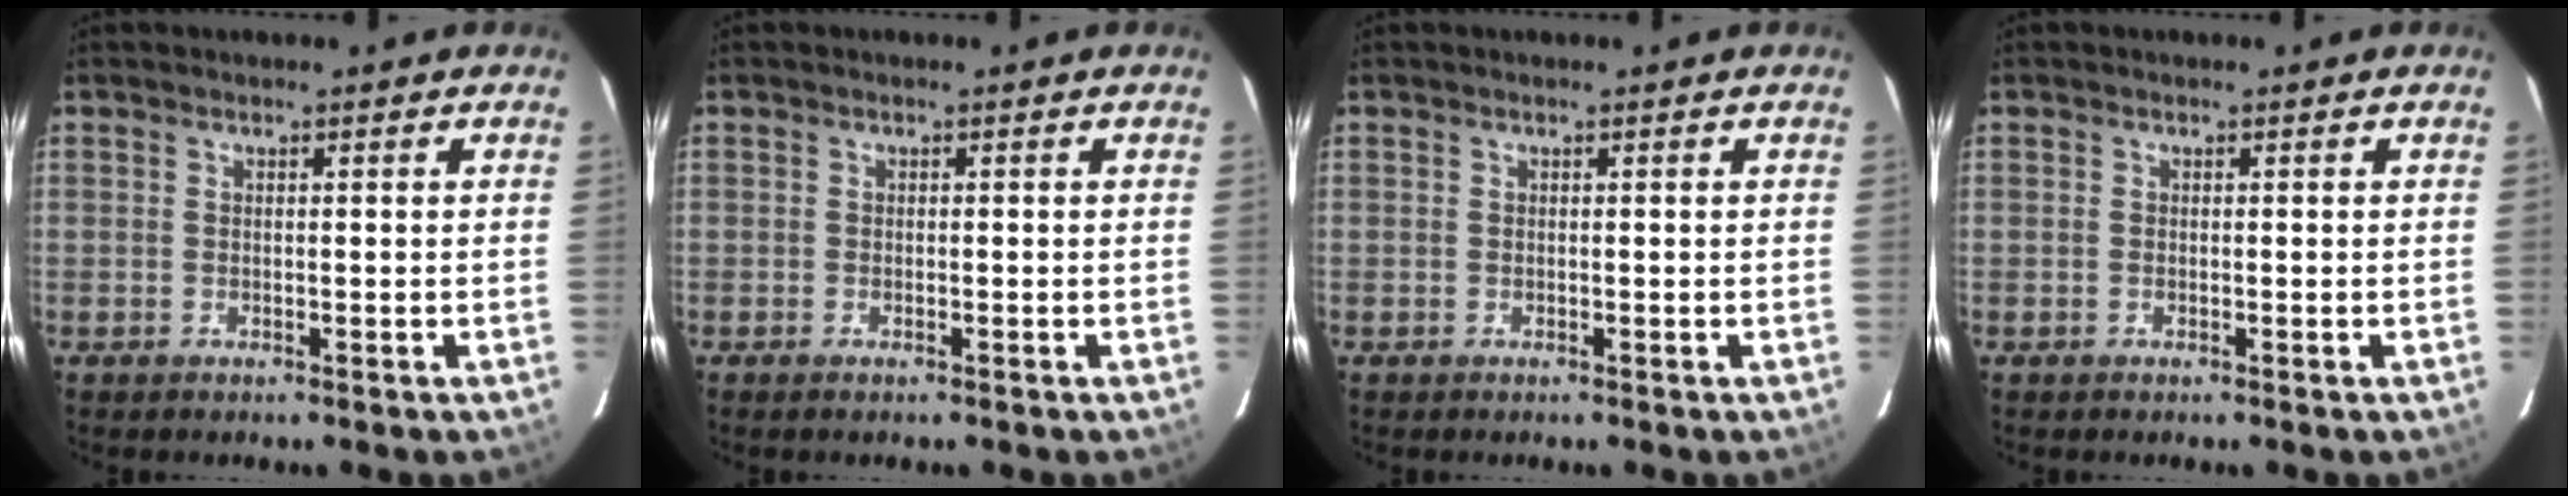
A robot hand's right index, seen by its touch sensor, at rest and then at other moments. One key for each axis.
{"total": 0.5, "fx": -0.4, "fy": 0.2, "fz": 0.3, "tx": -0.006, "ty": -0.001, "tz": -0.009}
{"total": 0.0}
{"total": 0.0}